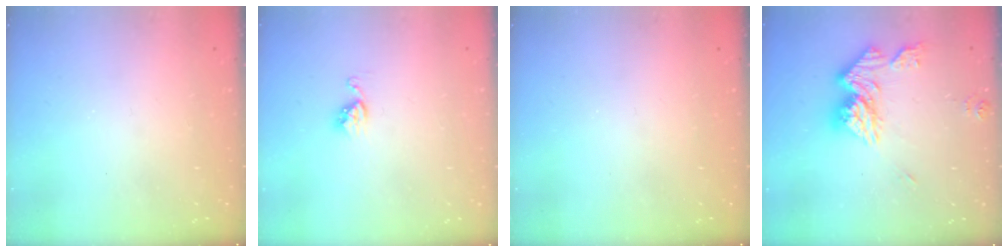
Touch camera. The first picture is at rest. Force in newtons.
{"total": 5.1, "press": 5.0, "slide": 0.5}
{"total": 0.0}
{"total": 14.8, "press": 14.7, "slide": 1.6}